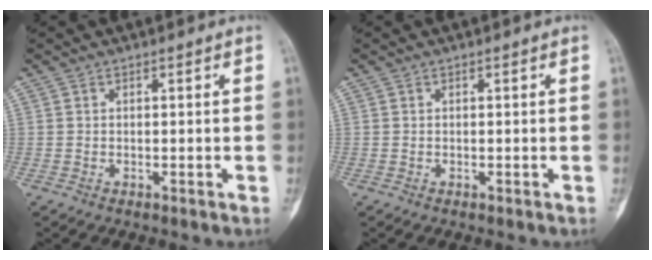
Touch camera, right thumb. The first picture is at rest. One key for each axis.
{"total": 0.0}